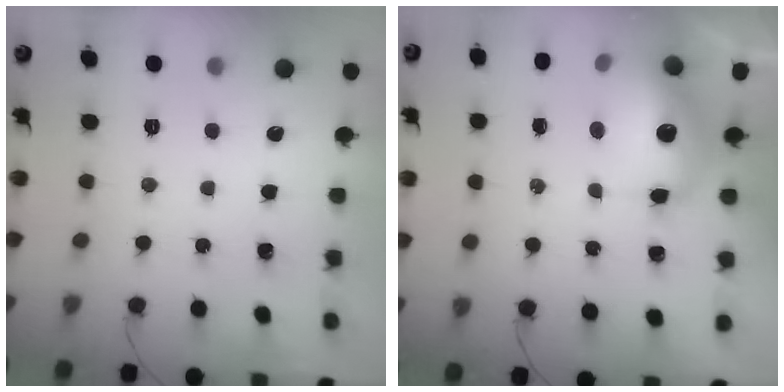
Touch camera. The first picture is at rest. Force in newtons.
{"total": 12.8, "press": 12.5, "slide": 2.8}